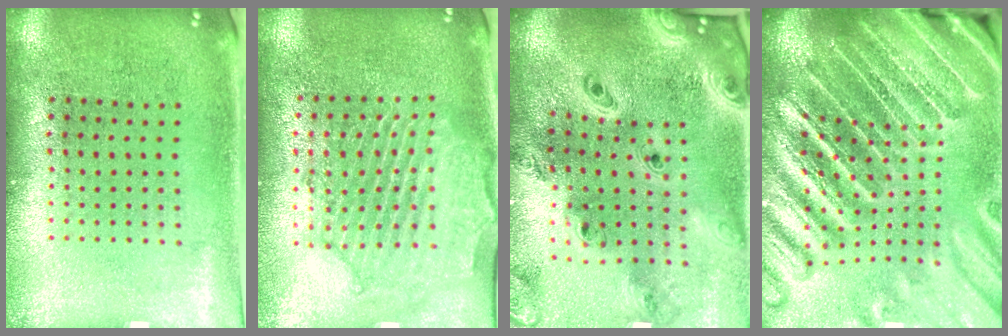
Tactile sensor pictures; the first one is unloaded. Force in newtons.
{"total": 2.1, "press": 2.0, "slide": 0.6}
{"total": 3.9, "press": 3.0, "slide": 2.5}
{"total": 5.1, "press": 4.5, "slide": 2.4}